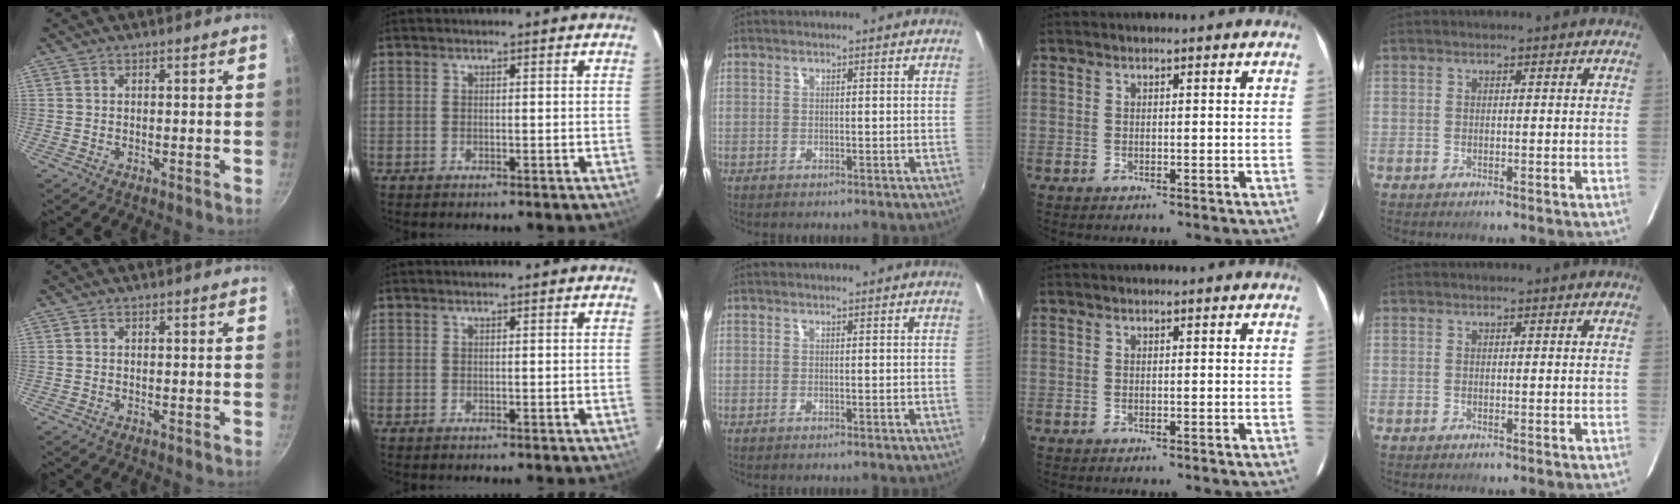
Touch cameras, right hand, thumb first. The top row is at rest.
{}